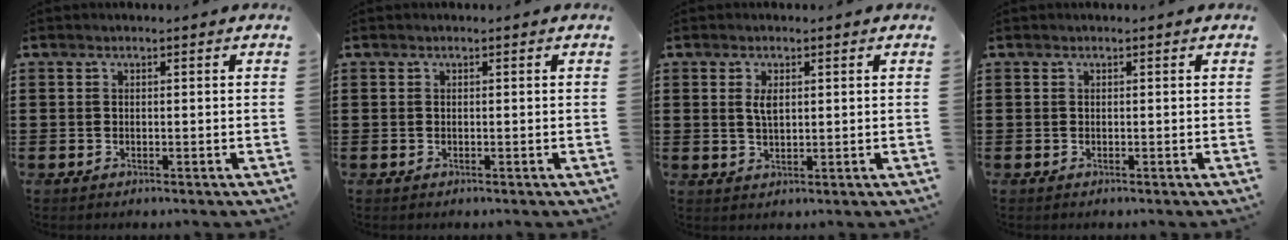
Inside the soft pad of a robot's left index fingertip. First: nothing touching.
{"total": 0.0}
{"total": 2.5, "force": [0.8, 0.9, 2.2], "torque": [-0.047, 0.004, 0.013]}
{"total": 0.0}